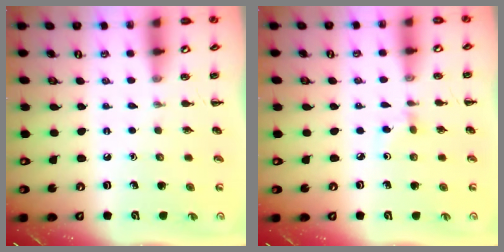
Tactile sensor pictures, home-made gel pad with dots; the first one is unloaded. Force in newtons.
{"total": 2.3, "press": 2.1, "slide": 0.9}